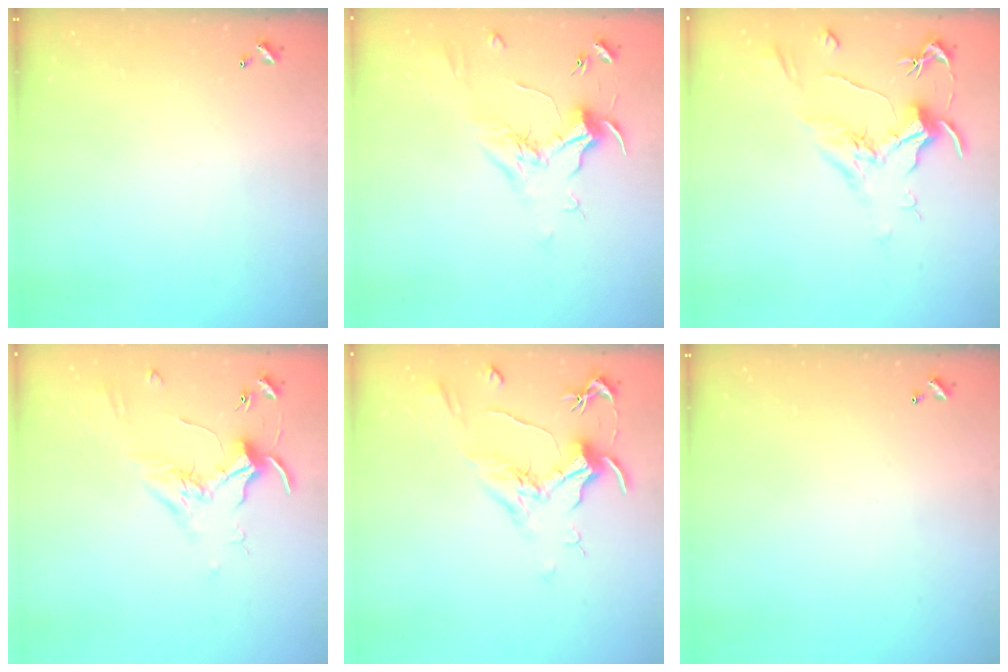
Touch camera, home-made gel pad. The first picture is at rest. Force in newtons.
{"total": 2.0, "press": 1.9, "slide": 0.6}
{"total": 2.1, "press": 2.0, "slide": 0.8}
{"total": 1.8, "press": 1.8, "slide": 0.4}
{"total": 2.1, "press": 2.0, "slide": 0.8}
{"total": 0.0}